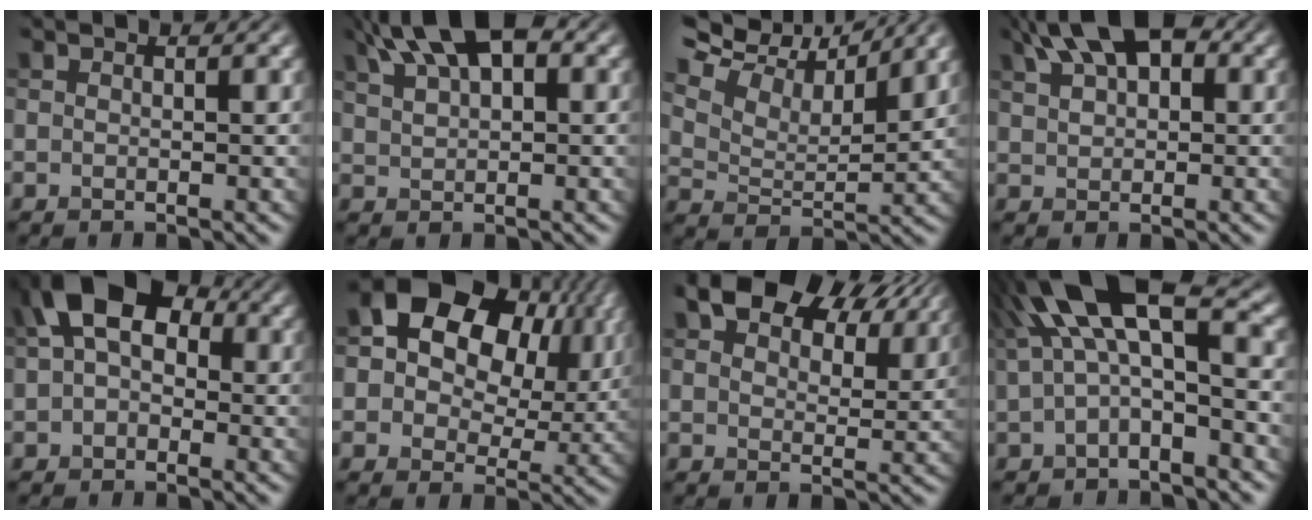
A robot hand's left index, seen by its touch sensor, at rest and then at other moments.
{"total": 7.4, "force": [4.1, 3.3, 5.2], "torque": [-0.096, 0.027, 0.062]}
{"total": 11.9, "force": [9.7, 4.1, 5.4], "torque": [-0.138, 0.024, 0.148]}
{"total": 7.4, "force": [3.6, 4.0, 5.1], "torque": [-0.089, 0.029, 0.048]}
{"total": 7.7, "force": [1.7, 5.2, 5.4], "torque": [-0.082, 0.024, 0.011]}
{"total": 16.7, "force": [6.1, 12.0, 10.0], "torque": [-0.167, 0.047, 0.099]}
{"total": 11.0, "force": [7.5, 5.1, 6.2], "torque": [-0.093, 0.012, 0.117]}
{"total": 9.6, "force": [2.2, 3.8, 8.5], "torque": [-0.159, 0.025, 0.024]}